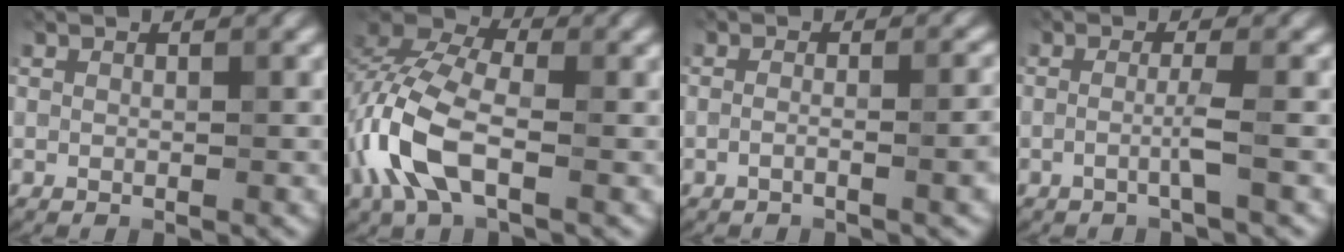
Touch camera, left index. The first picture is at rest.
{"total": 7.8, "force": [-2.7, 4.1, 6.1], "torque": [-0.148, 0.007, -0.067]}
{"total": 3.4, "force": [-1.1, 1.1, 3.0], "torque": [-0.038, 0.002, -0.025]}
{"total": 1.7, "force": [-0.6, 0.1, 1.6], "torque": [-0.032, -0.001, -0.018]}